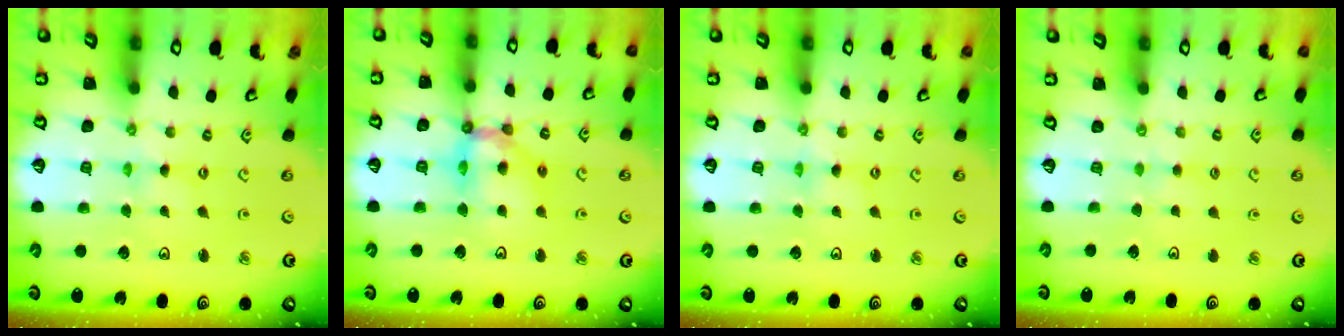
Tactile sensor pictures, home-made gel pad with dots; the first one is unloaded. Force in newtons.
{"total": 12.5, "press": 12.4, "slide": 1.7}
{"total": 1.7, "press": 1.7, "slide": 0.2}
{"total": 2.0, "press": 1.9, "slide": 0.4}